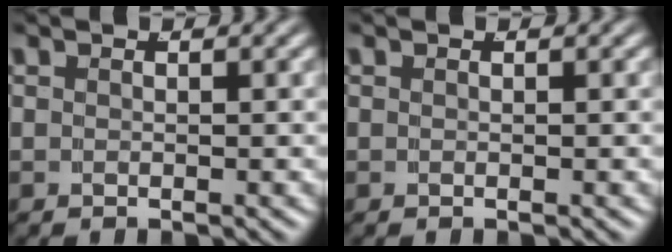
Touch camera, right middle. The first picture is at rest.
{"total": 0.0}